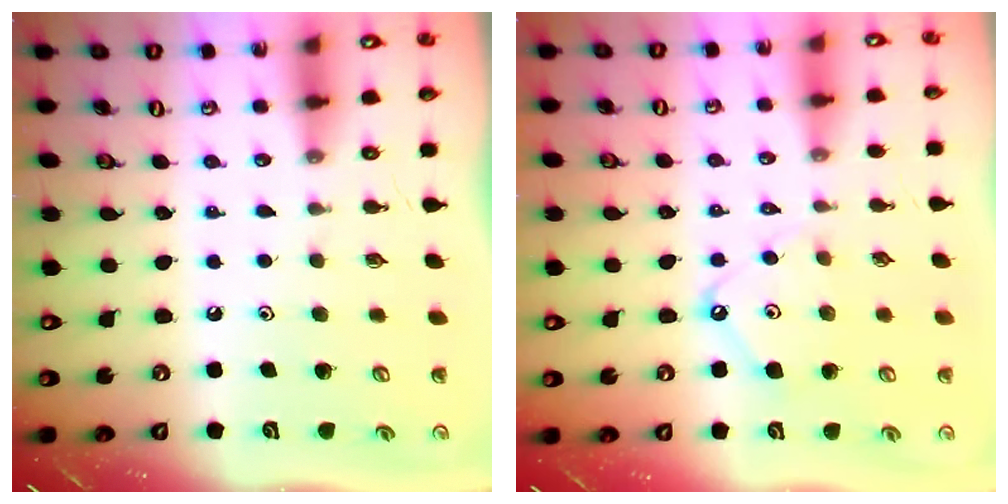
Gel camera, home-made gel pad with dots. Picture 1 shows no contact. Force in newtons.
{"total": 6.2, "press": 6.1, "slide": 0.8}